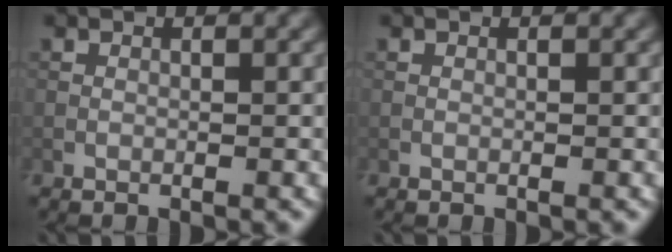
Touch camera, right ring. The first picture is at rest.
{"total": 0.0}